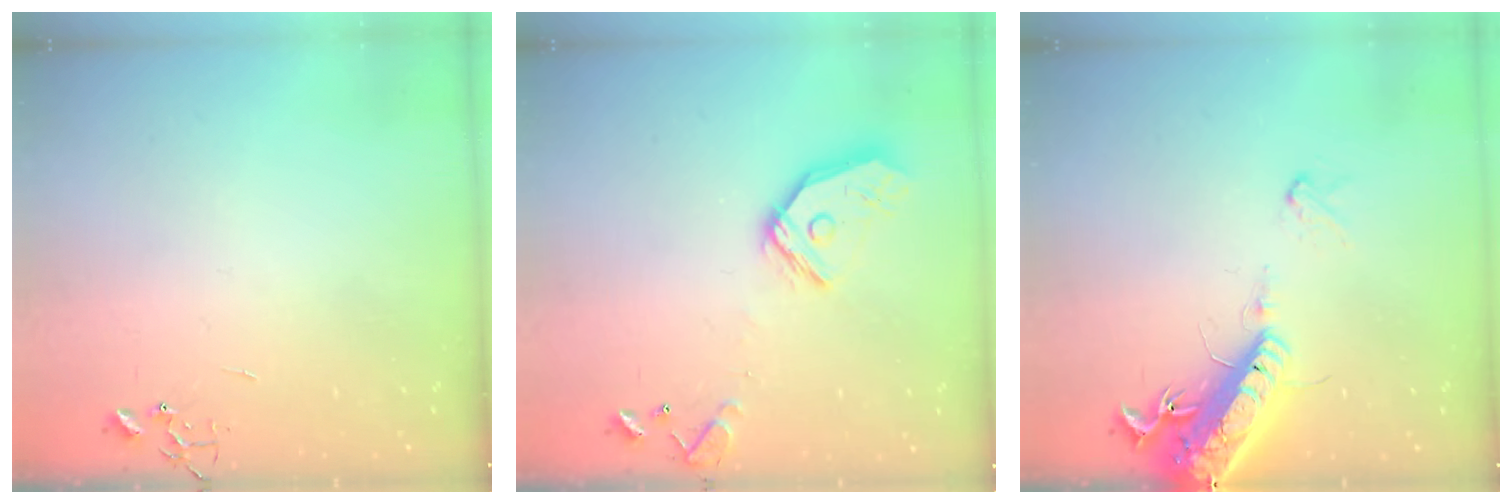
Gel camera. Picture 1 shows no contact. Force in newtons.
{"total": 14.6, "press": 14.4, "slide": 1.8}
{"total": 17.9, "press": 17.5, "slide": 3.9}